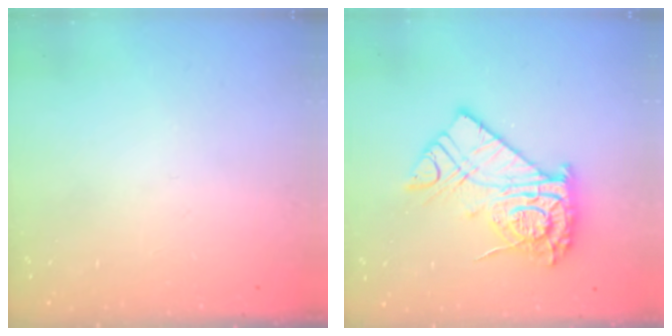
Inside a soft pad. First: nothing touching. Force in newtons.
{"total": 15.9, "press": 15.8, "slide": 1.4}